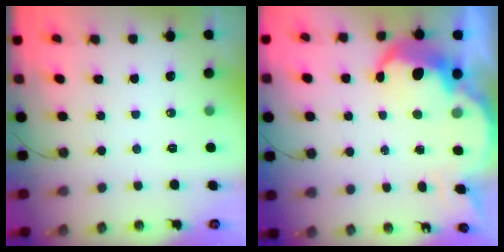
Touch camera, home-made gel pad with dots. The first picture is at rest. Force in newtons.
{"total": 9.1, "press": 9.1, "slide": 0.3}